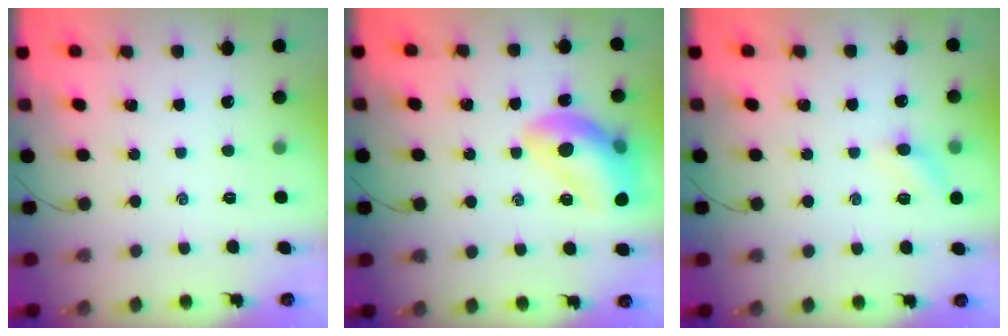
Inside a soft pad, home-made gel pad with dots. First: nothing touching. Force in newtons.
{"total": 16.6, "press": 16.4, "slide": 2.3}
{"total": 6.5, "press": 6.2, "slide": 2.0}